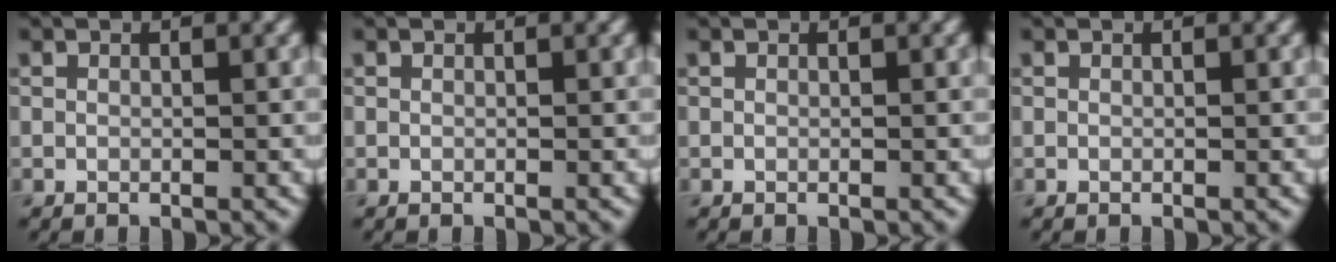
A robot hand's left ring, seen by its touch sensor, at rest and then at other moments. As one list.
[{"total": 0.0}, {"total": 0.0}, {"total": 0.0}]